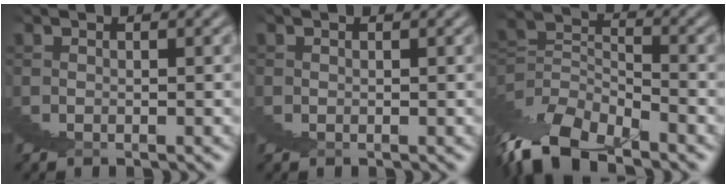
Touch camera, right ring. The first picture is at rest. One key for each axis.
{"total": 0.8, "fx": 0.4, "fy": 0.4, "fz": -0.5, "tx": 0.018, "ty": 0.000, "tz": 0.004}
{"total": 4.7, "fx": 0.0, "fy": 1.7, "fz": 4.3, "tx": -0.059, "ty": 0.006, "tz": -0.003}